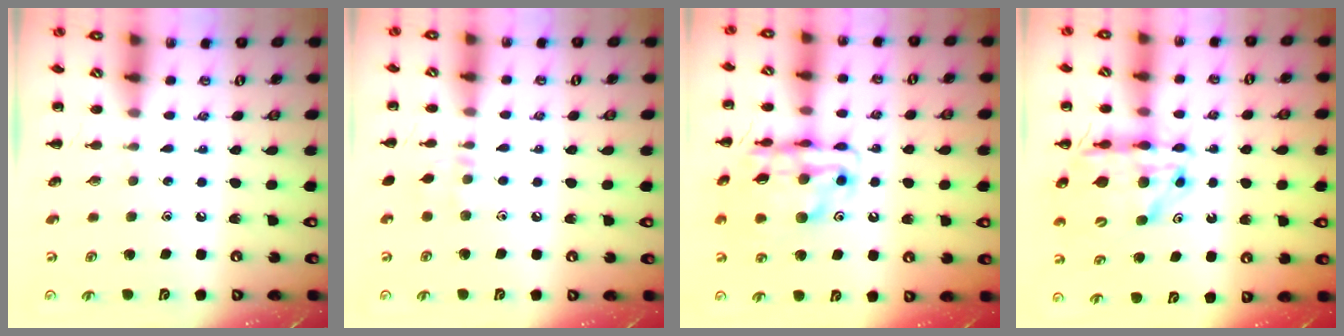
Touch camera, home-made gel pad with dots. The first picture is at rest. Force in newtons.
{"total": 5.7, "press": 5.2, "slide": 2.1}
{"total": 17.3, "press": 17.1, "slide": 2.7}
{"total": 15.0, "press": 14.4, "slide": 4.1}